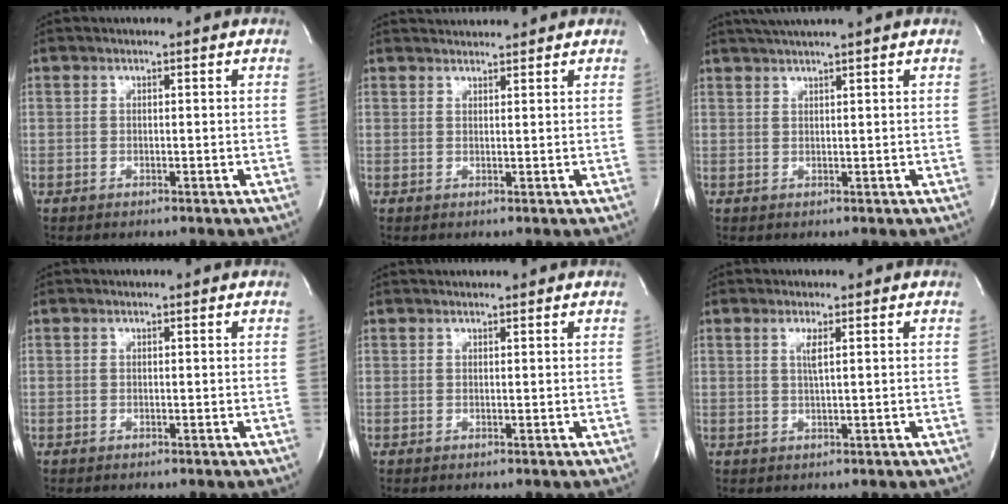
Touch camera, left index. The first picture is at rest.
{"total": 3.2, "force": [3.2, 0.1, 0.1], "torque": [-0.011, 0.022, 0.053]}
{"total": 4.8, "force": [4.1, -0.9, 2.4], "torque": [-0.039, 0.020, 0.069]}
{"total": 0.0}
{"total": 2.1, "force": [2.0, 0.0, 0.5], "torque": [-0.007, 0.017, 0.028]}
{"total": 1.5, "force": [0.3, -0.2, 1.4], "torque": [-0.037, -0.005, 0.007]}